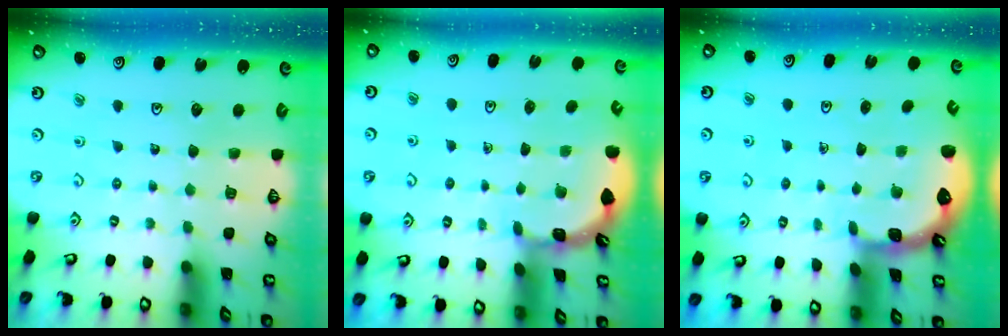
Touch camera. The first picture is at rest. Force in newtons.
{"total": 1.9, "press": 1.9, "slide": 0.1}
{"total": 1.4, "press": 1.4, "slide": 0.1}